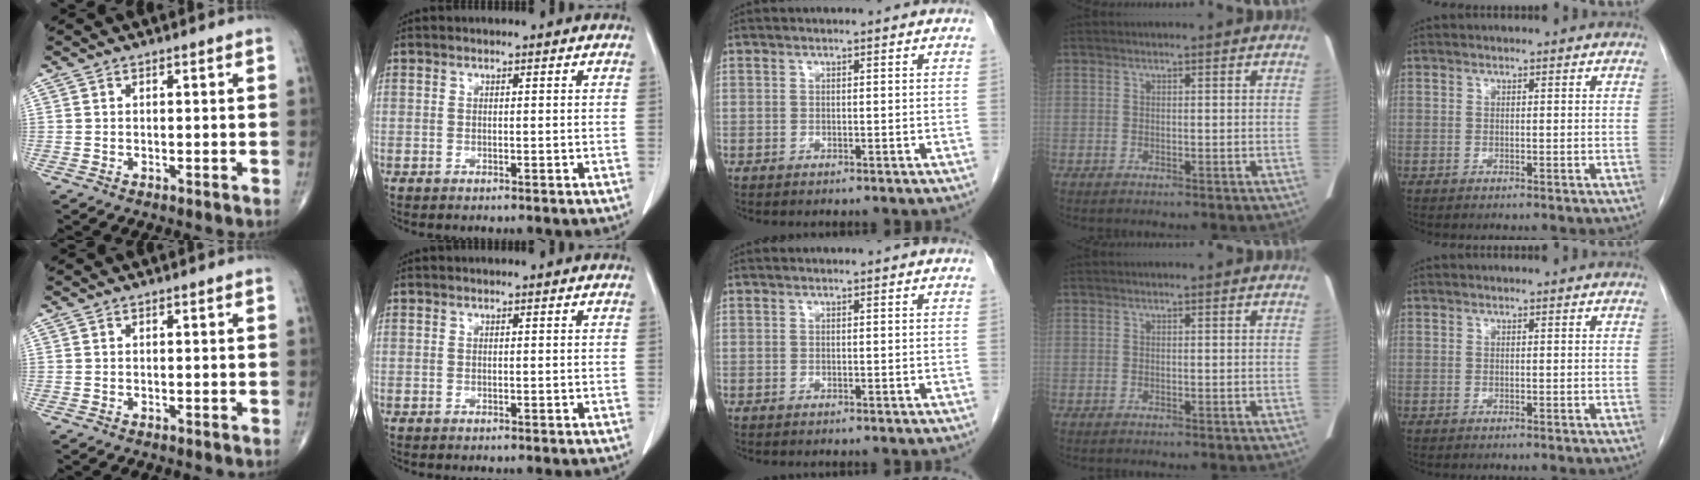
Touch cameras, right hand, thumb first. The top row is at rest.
{}